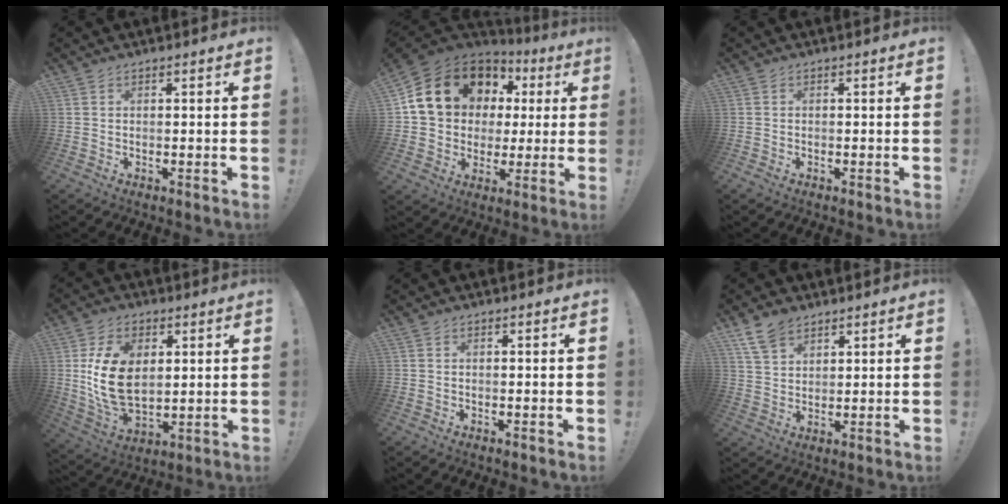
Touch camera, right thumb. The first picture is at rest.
{"total": 18.5, "force": [7.2, 14.4, 9.1], "torque": [-0.146, -0.023, 0.158]}
{"total": 0.7, "force": [-0.5, 0.3, 0.3], "torque": [-0.006, 0.002, -0.009]}
{"total": 18.2, "force": [3.3, 12.3, 13.1], "torque": [-0.232, -0.013, 0.059]}
{"total": 0.0}
{"total": 7.8, "force": [5.5, 4.4, 3.4], "torque": [-0.074, -0.015, 0.109]}